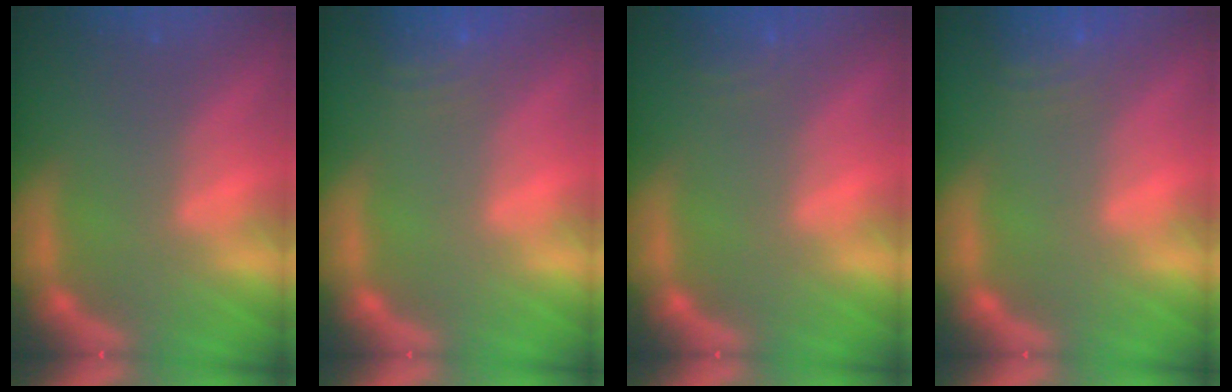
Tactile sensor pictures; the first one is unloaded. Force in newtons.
{"total": 5.6}
{"total": 2.5}
{"total": 5.6}